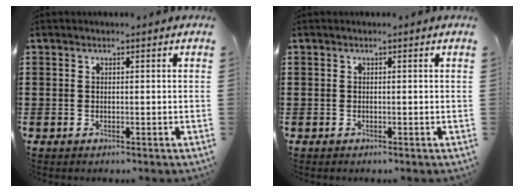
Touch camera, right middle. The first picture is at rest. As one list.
[{"total": 0.0}]